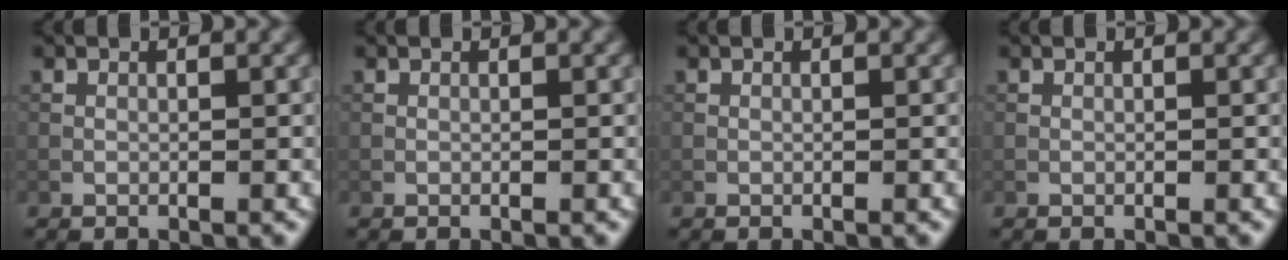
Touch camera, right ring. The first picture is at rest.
{"total": 0.0}
{"total": 0.0}
{"total": 0.0}